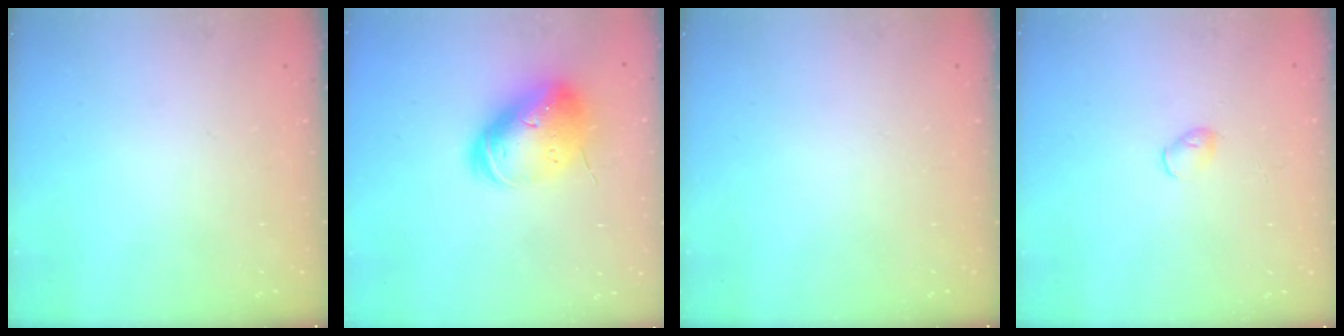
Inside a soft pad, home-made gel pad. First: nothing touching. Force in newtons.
{"total": 17.0, "press": 16.7, "slide": 2.7}
{"total": 0.0}
{"total": 2.9, "press": 2.9, "slide": 0.7}